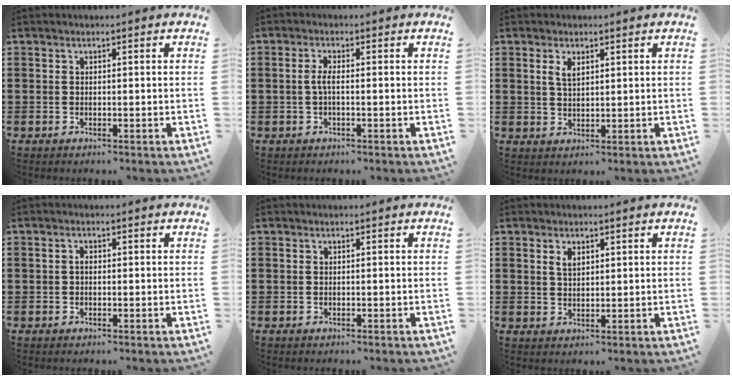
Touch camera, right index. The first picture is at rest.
{"total": 2.3, "force": [-0.4, 0.4, 2.2], "torque": [-0.057, -0.005, -0.014]}
{"total": 2.5, "force": [1.3, 1.2, 1.8], "torque": [-0.039, 0.004, 0.022]}
{"total": 1.0, "force": [-0.1, 0.6, 0.8], "torque": [-0.017, 0.001, -0.003]}
{"total": 0.0}
{"total": 1.9, "force": [1.0, 1.0, 1.3], "torque": [-0.028, 0.004, 0.018]}